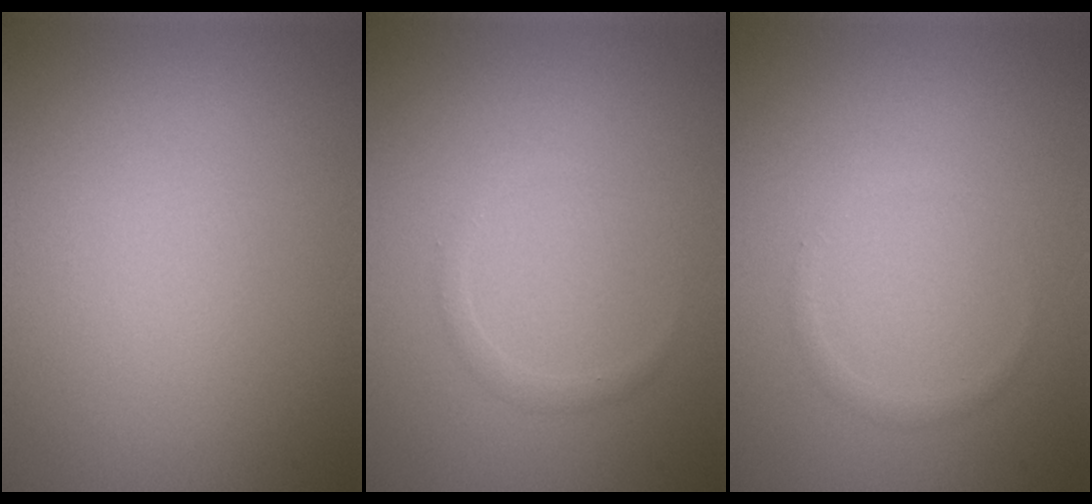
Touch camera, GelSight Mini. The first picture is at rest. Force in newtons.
{"total": 0.8, "press": 0.8, "slide": 0.2}
{"total": 0.7, "press": 0.7, "slide": 0.0}